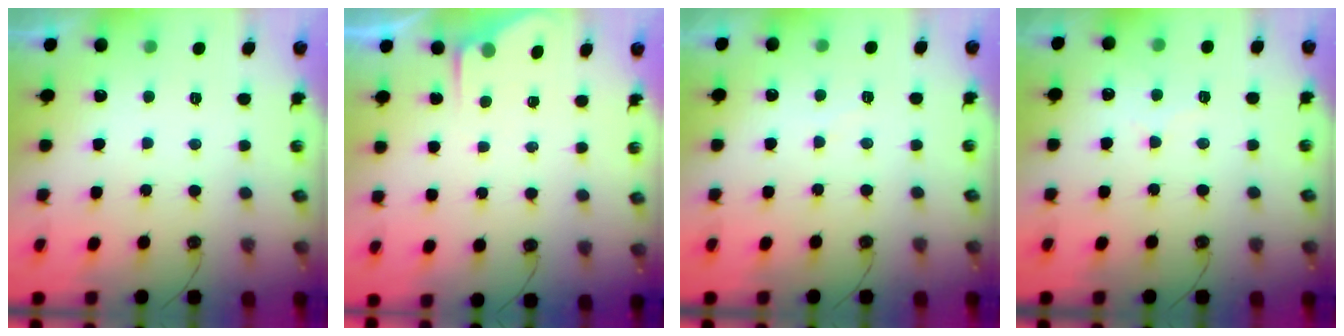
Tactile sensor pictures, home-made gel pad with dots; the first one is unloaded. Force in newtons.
{"total": 2.8, "press": 2.8, "slide": 0.4}
{"total": 4.1, "press": 4.1, "slide": 0.5}
{"total": 5.6, "press": 5.5, "slide": 0.7}